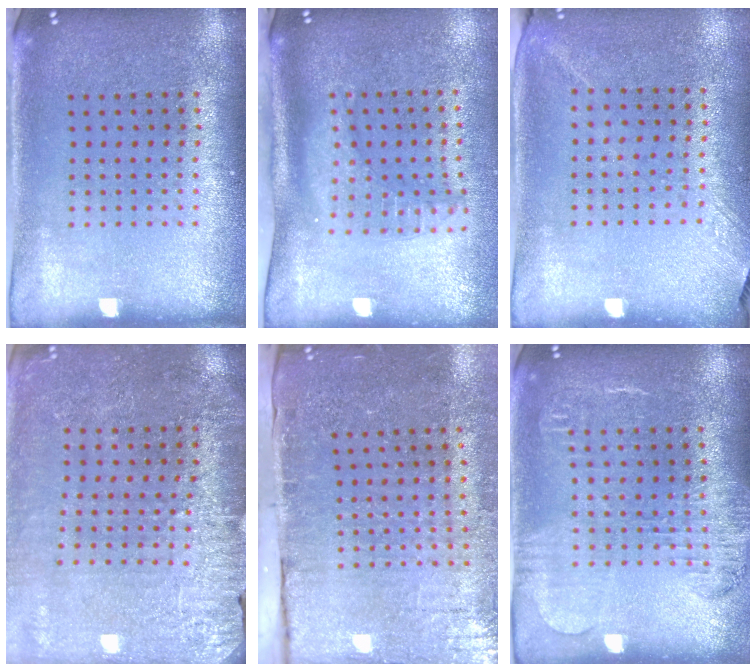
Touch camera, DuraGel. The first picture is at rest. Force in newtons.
{"total": 2.1, "press": 1.6, "slide": 1.5}
{"total": 1.2, "press": 0.9, "slide": 0.8}
{"total": 2.9, "press": 2.9, "slide": 0.3}
{"total": 4.2, "press": 3.9, "slide": 1.5}
{"total": 1.8, "press": 1.7, "slide": 0.7}